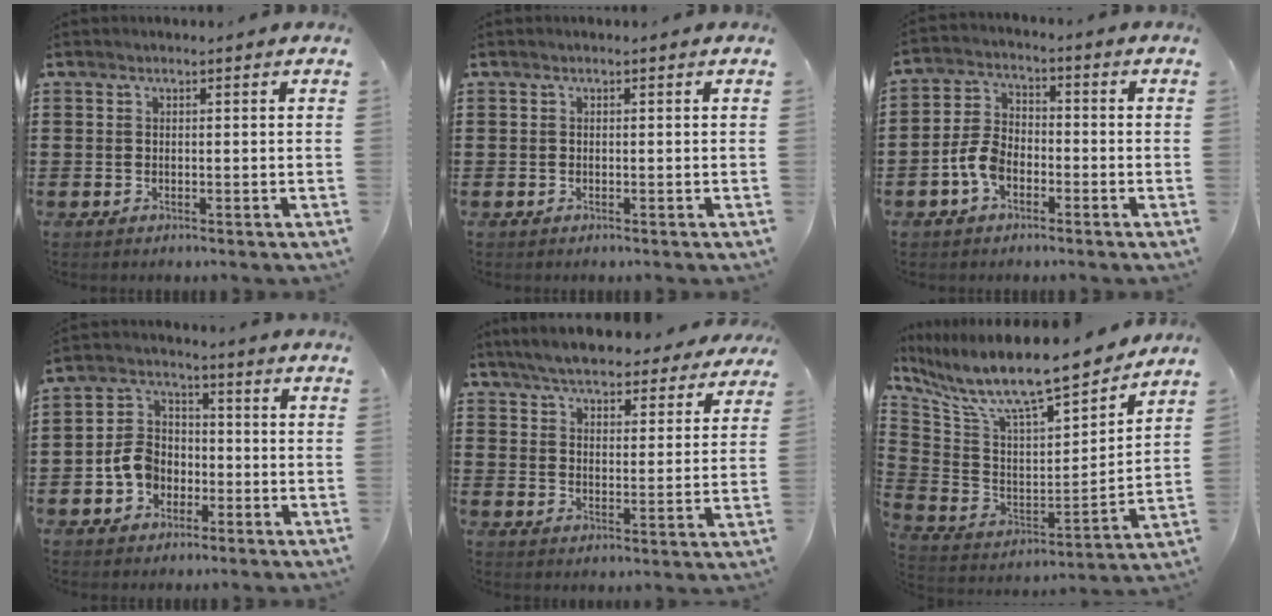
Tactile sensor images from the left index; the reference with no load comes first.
{"total": 0.0}
{"total": 5.6, "force": [-2.7, 3.5, 3.6], "torque": [-0.098, 0.003, -0.059]}
{"total": 6.7, "force": [-2.5, 5.4, 3.1], "torque": [-0.083, 0.016, -0.051]}
{"total": 5.8, "force": [5.7, 0.5, 1.3], "torque": [-0.052, -0.024, 0.102]}
{"total": 11.5, "force": [9.9, 1.7, 5.6], "torque": [-0.141, -0.073, 0.166]}